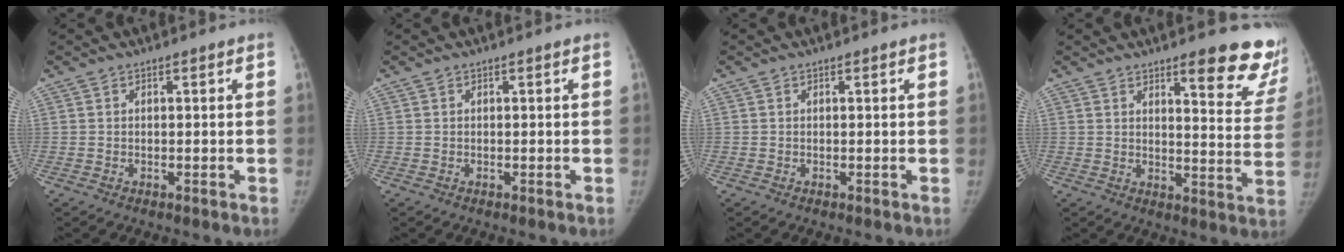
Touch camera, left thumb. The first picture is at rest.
{"total": 0.0}
{"total": 0.0}
{"total": 14.8, "force": [10.7, 3.6, 9.6], "torque": [-0.073, -0.075, 0.121]}